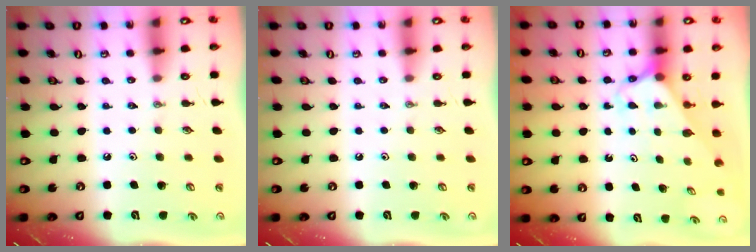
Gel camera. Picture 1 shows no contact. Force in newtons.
{"total": 0.0}
{"total": 2.7, "press": 2.7, "slide": 0.1}